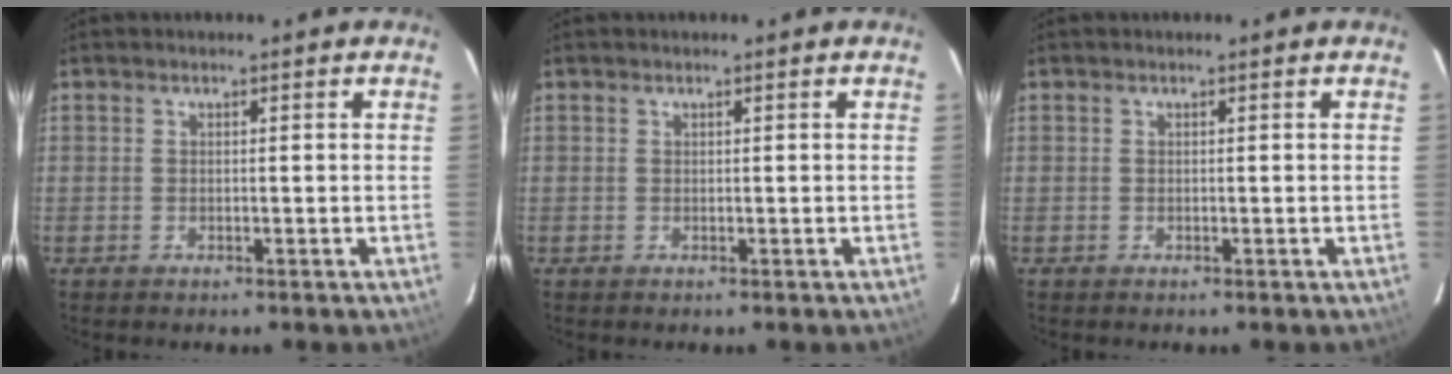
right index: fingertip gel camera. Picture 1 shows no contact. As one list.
[{"total": 0.0}, {"total": 0.0}]